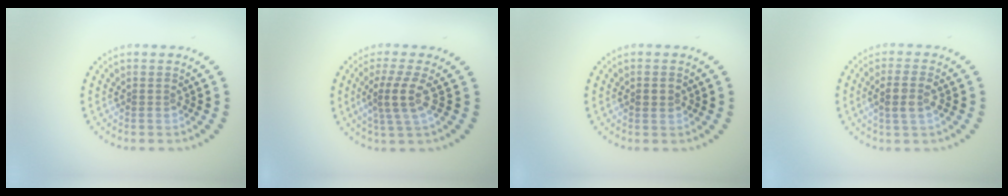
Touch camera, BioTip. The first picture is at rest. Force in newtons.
{"total": 2.9, "press": 2.2, "slide": 1.9}
{"total": 1.2, "press": 1.2, "slide": 0.0}
{"total": 2.2, "press": 2.0, "slide": 0.8}